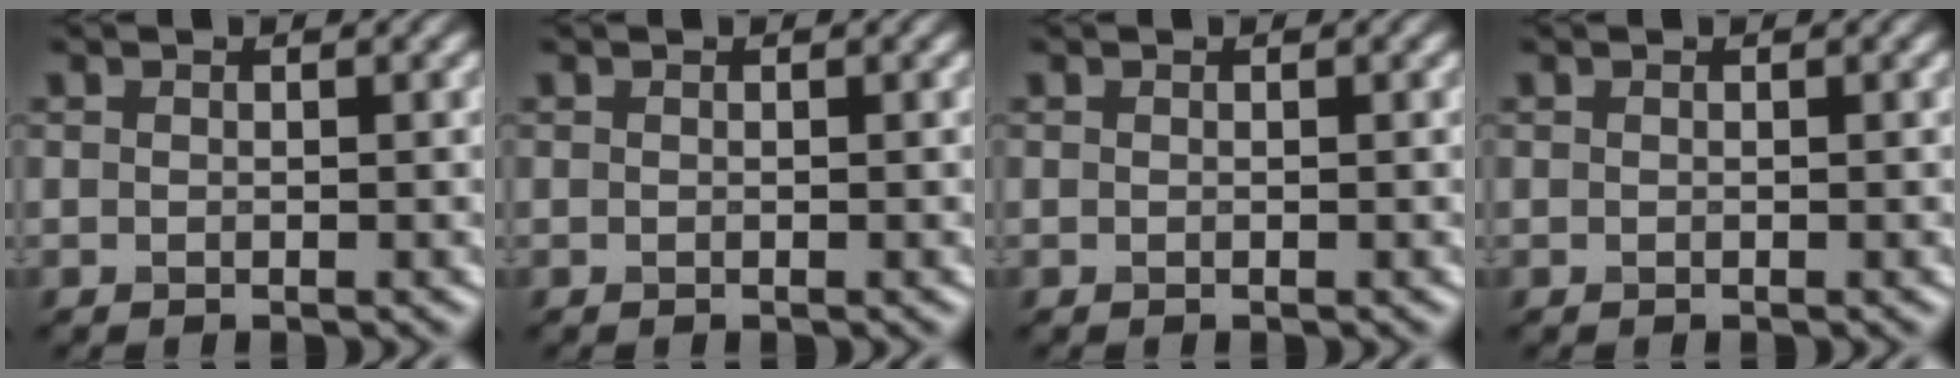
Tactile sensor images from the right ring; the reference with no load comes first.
{"total": 0.0}
{"total": 0.0}
{"total": 0.0}